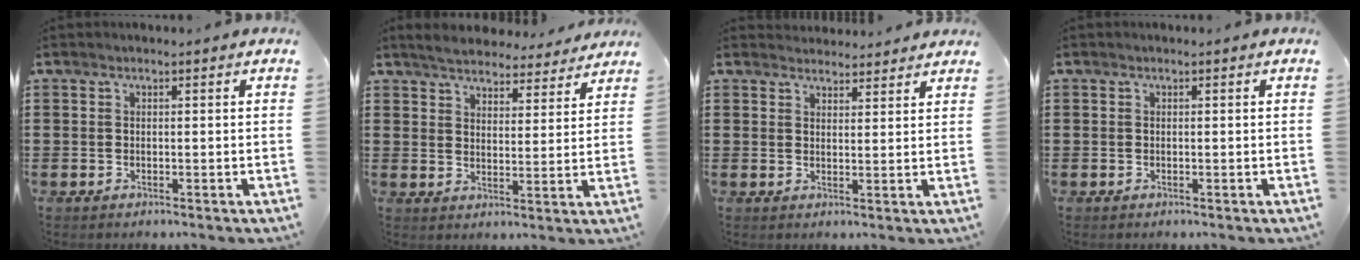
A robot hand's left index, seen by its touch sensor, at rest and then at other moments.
{"total": 4.8, "force": [4.7, 0.8, 0.6], "torque": [-0.034, -0.021, 0.084]}
{"total": 2.7, "force": [2.7, 0.4, -0.1], "torque": [-0.005, -0.007, 0.052]}
{"total": 0.0}